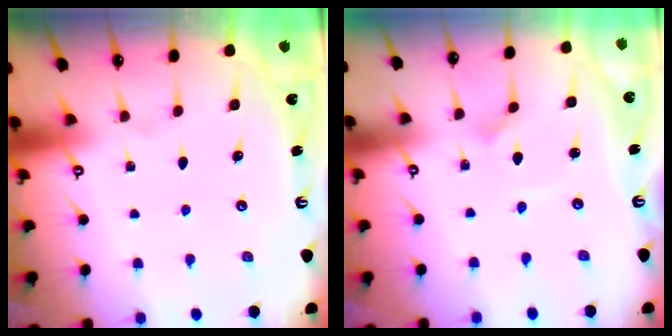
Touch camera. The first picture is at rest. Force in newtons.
{"total": 0.8, "press": 0.8, "slide": 0.0}